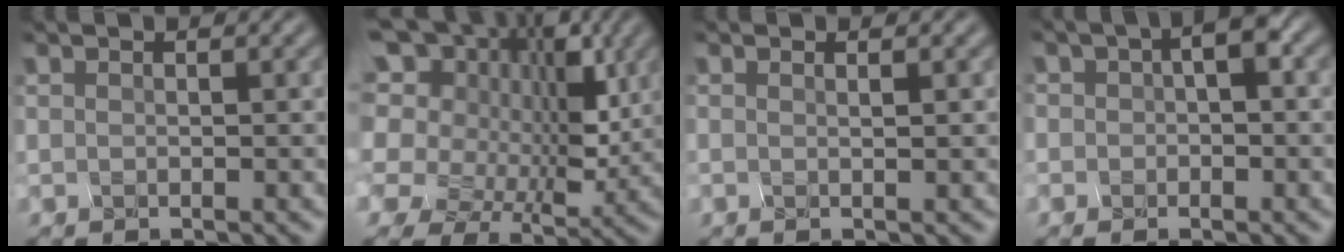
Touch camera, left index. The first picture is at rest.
{"total": 14.8, "force": [5.6, 10.7, 8.5], "torque": [-0.198, 0.058, 0.101]}
{"total": 0.6, "force": [-0.1, 0.1, 0.6], "torque": [-0.006, 0.005, -0.008]}
{"total": 2.0, "force": [-0.4, 1.2, 1.5], "torque": [-0.032, 0.006, 0.006]}